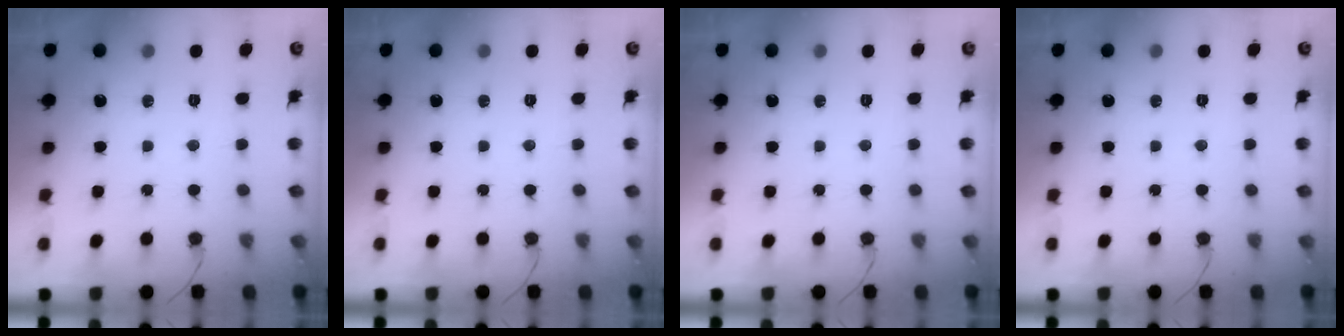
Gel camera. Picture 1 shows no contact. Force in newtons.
{"total": 0.0}
{"total": 0.0}
{"total": 0.0}